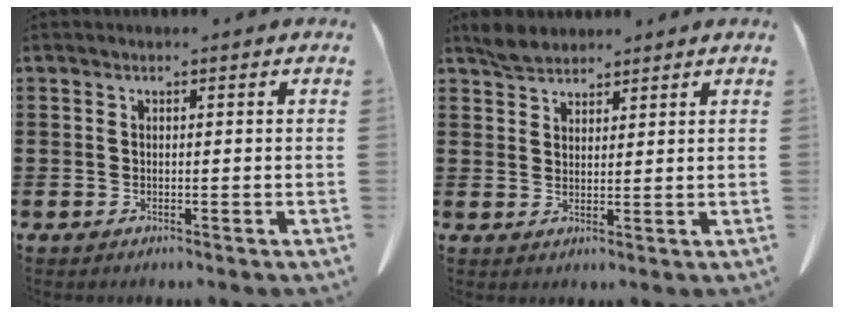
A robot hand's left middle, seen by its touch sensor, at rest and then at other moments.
{"total": 3.1, "force": [2.8, 1.1, 0.7], "torque": [-0.022, 0.003, 0.054]}